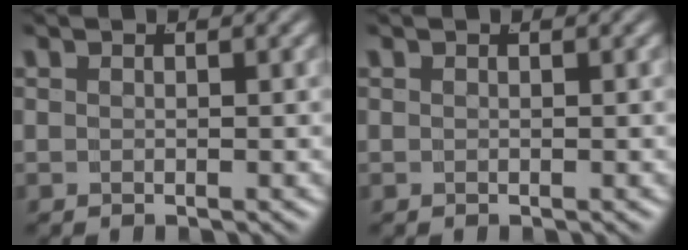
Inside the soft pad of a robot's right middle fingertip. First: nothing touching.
{"total": 0.0}